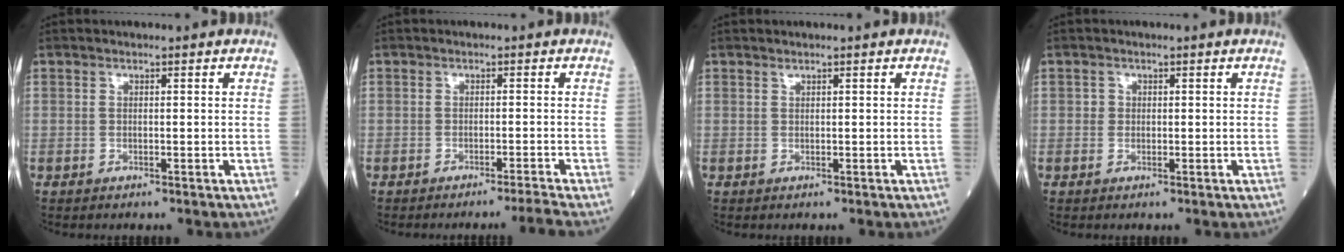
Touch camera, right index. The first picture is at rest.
{"total": 3.9, "force": [-3.2, -2.1, 0.8], "torque": [-0.011, -0.006, -0.047]}
{"total": 0.0}
{"total": 0.9, "force": [0.1, 0.9, 0.1], "torque": [0.002, 0.003, 0.000]}